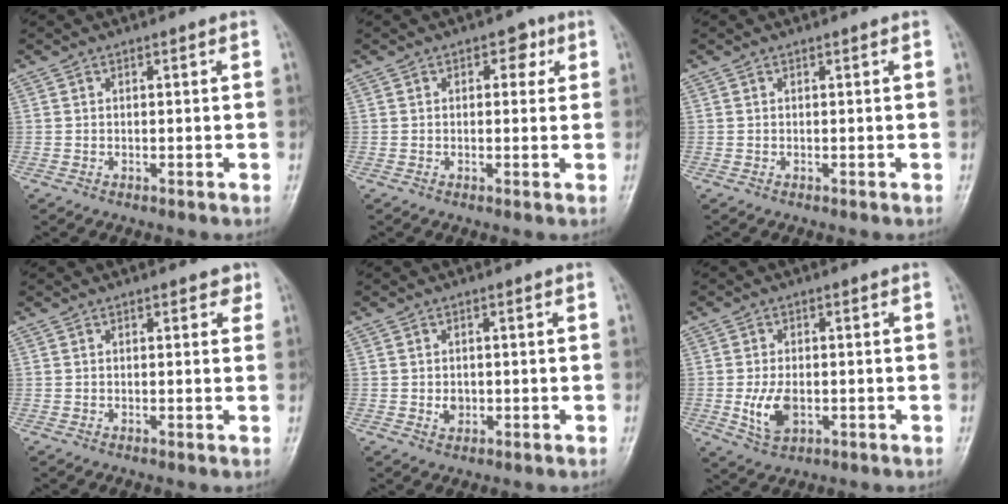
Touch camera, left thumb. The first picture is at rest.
{"total": 3.3, "force": [1.2, 2.2, 2.2], "torque": [-0.003, 0.001, 0.009]}
{"total": 0.0}
{"total": 2.1, "force": [1.1, 1.2, 1.4], "torque": [-0.001, -0.002, 0.010]}
{"total": 2.4, "force": [-0.3, 1.9, 1.4], "torque": [-0.013, 0.002, -0.002]}
{"total": 6.3, "force": [-1.2, 3.8, 4.9], "torque": [-0.092, -0.003, -0.016]}